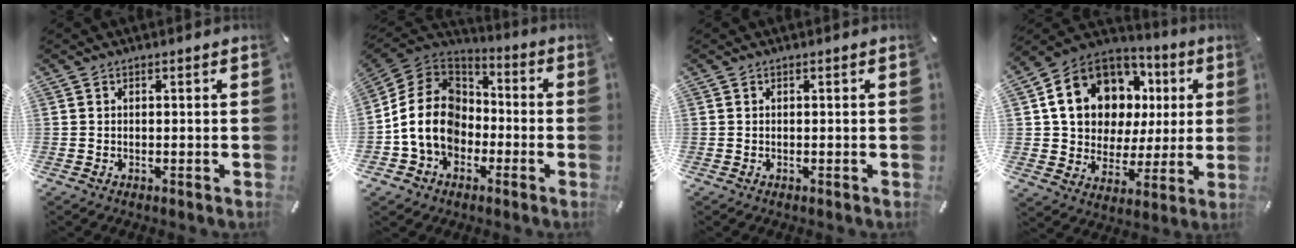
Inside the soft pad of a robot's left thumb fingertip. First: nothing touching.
{"total": 15.5, "force": [-3.3, 13.0, 7.8], "torque": [-0.177, 0.033, -0.058]}
{"total": 0.0}
{"total": 16.6, "force": [5.7, 13.3, 8.0], "torque": [-0.146, -0.031, 0.117]}